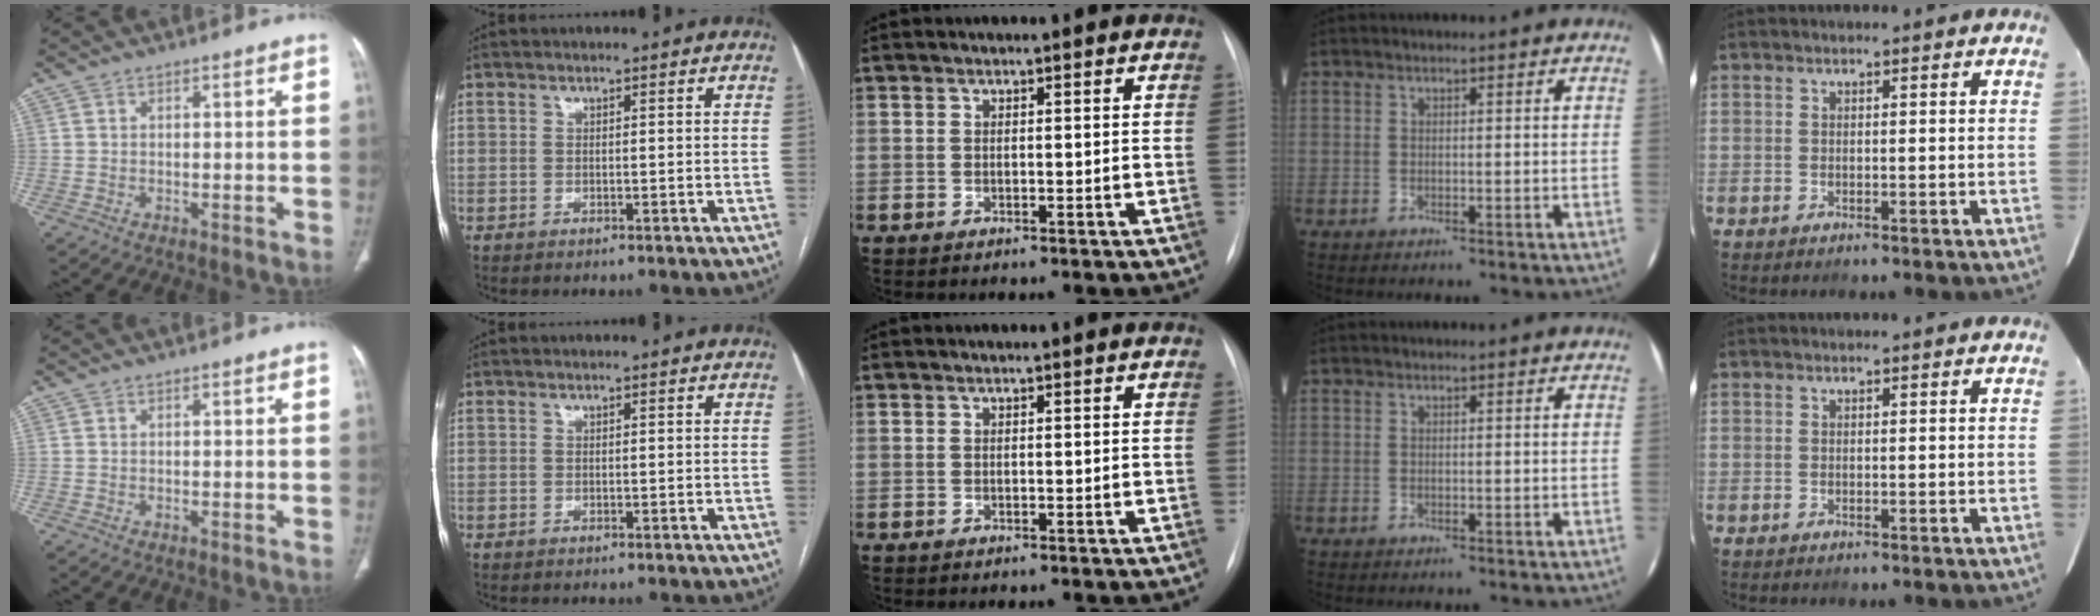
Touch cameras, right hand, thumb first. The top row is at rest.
{}